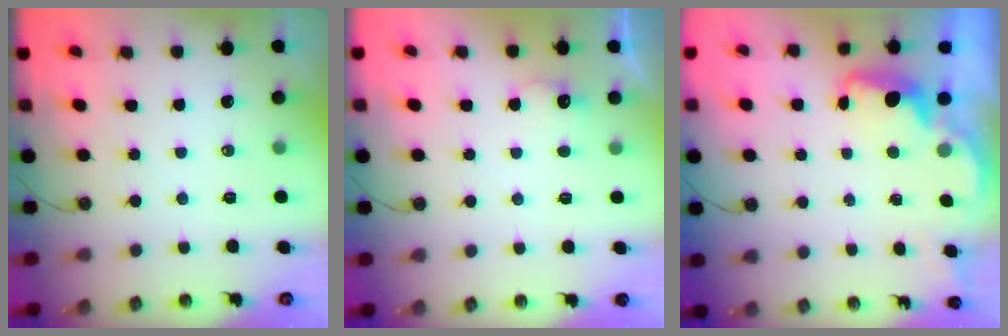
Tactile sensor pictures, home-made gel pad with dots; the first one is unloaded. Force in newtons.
{"total": 5.2, "press": 5.0, "slide": 1.2}
{"total": 2.2, "press": 2.2, "slide": 0.6}